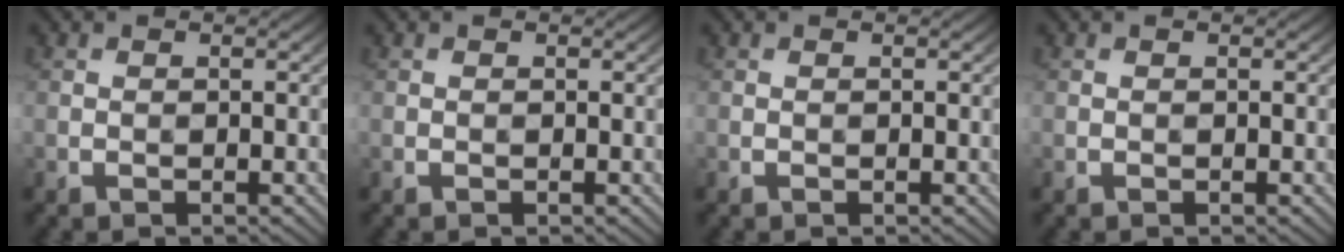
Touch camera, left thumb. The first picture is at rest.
{"total": 0.0}
{"total": 0.0}
{"total": 0.0}